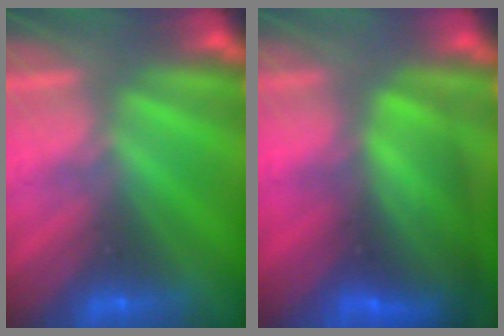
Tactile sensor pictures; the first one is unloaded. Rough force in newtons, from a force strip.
{"total": 7.3}